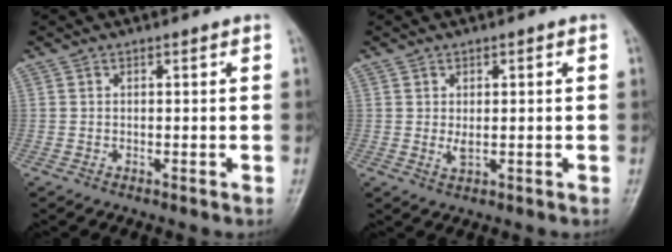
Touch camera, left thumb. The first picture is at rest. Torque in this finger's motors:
{"motor_torque": [-0.02, 0.04, 0.05, 0.00, 0.01]}